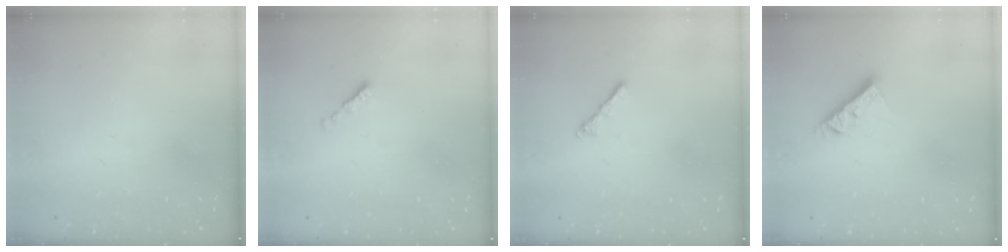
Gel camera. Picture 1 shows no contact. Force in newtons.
{"total": 0.0}
{"total": 2.1, "press": 2.0, "slide": 0.6}
{"total": 7.7, "press": 7.7, "slide": 0.3}